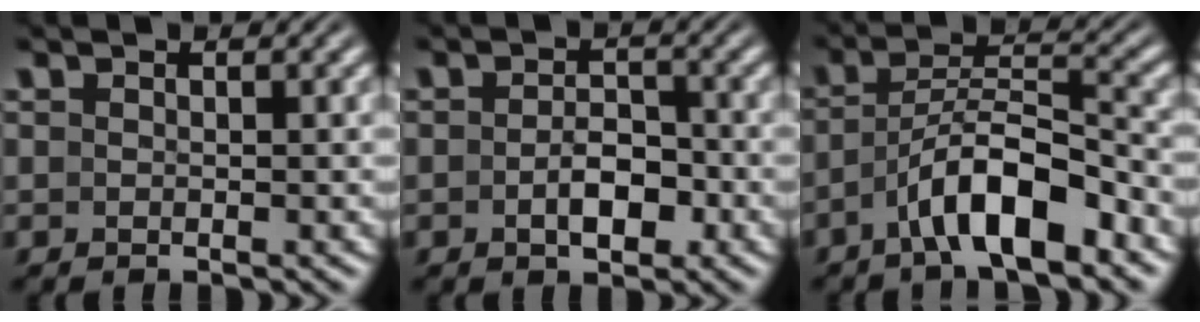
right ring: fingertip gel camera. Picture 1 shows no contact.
{"total": 3.0, "force": [-1.3, 1.6, 2.2], "torque": [-0.027, -0.002, -0.020]}
{"total": 5.5, "force": [-2.5, 2.1, 4.4], "torque": [-0.069, -0.008, -0.039]}